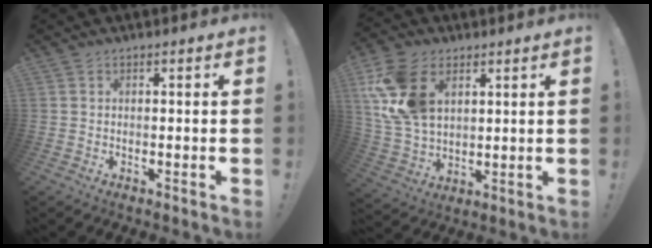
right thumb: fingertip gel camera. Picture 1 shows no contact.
{"total": 17.3, "force": [6.6, 11.6, 11.0], "torque": [-0.215, -0.022, 0.130]}